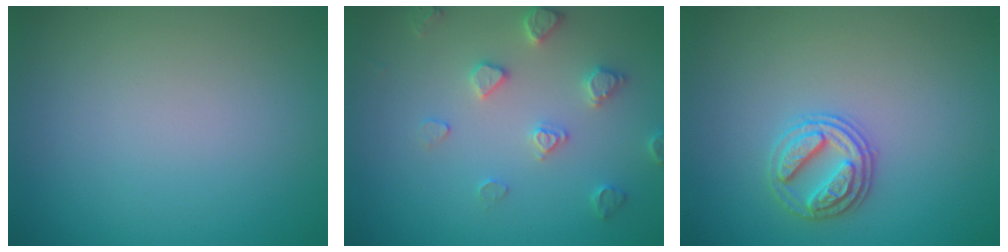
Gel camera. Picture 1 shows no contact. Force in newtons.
{"total": 2.9, "press": 2.8, "slide": 0.7}
{"total": 2.6, "press": 2.6, "slide": 0.5}